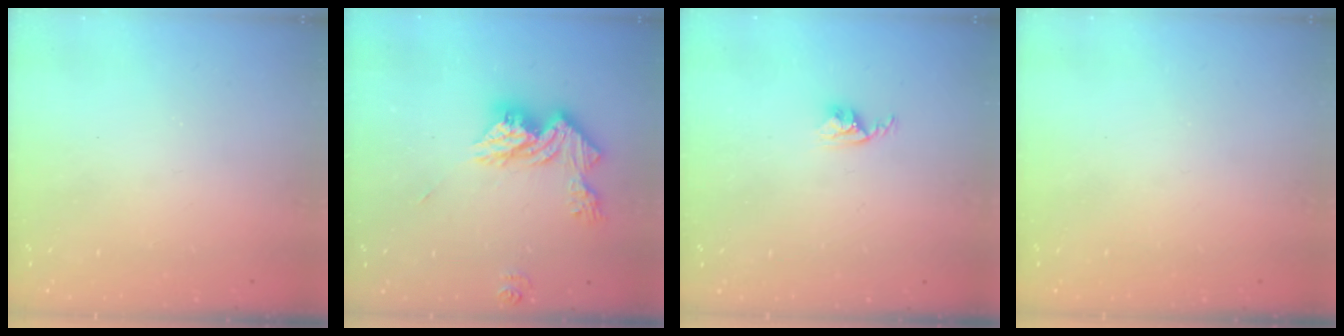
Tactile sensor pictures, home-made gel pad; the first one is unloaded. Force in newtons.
{"total": 14.7, "press": 14.7, "slide": 1.2}
{"total": 2.9, "press": 2.9, "slide": 0.4}
{"total": 0.0}